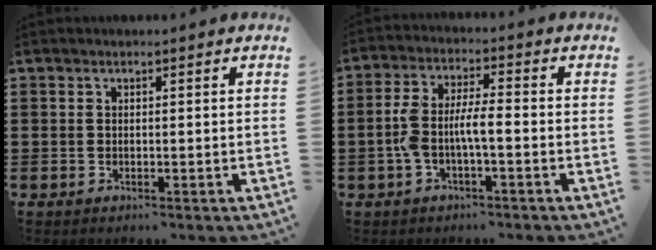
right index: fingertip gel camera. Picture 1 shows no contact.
{"total": 5.5, "force": [-1.5, 1.6, 5.0], "torque": [-0.116, -0.004, -0.036]}